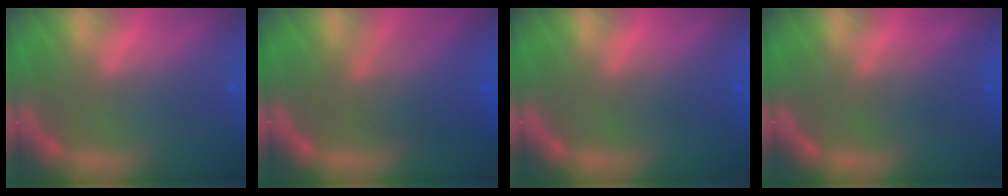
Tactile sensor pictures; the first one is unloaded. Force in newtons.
{"total": 6.6}
{"total": 2.0}
{"total": 2.5}